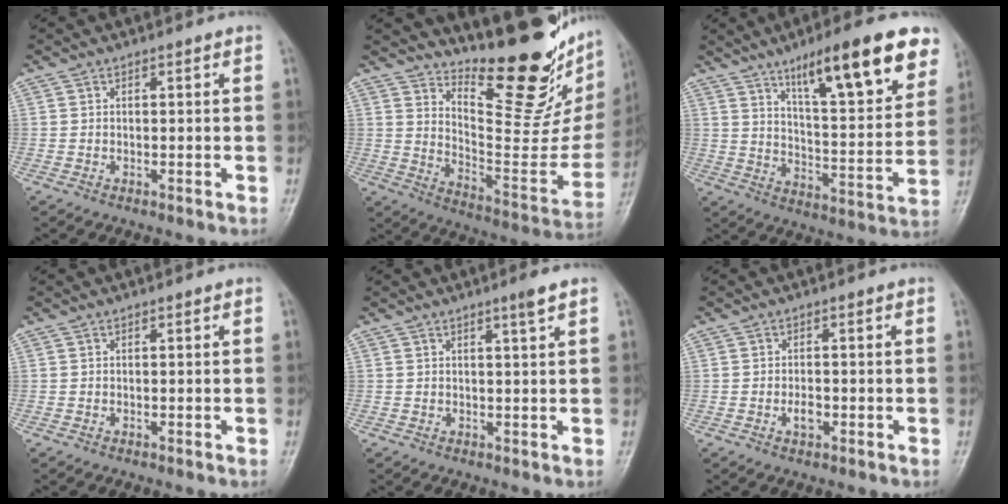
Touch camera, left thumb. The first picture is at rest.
{"total": 26.1, "force": [18.4, 7.8, 16.8], "torque": [-0.203, -0.141, 0.273]}
{"total": 20.0, "force": [12.0, 4.9, 15.1], "torque": [-0.186, -0.045, 0.189]}
{"total": 0.0}
{"total": 2.2, "force": [1.4, -0.3, 1.7], "torque": [-0.030, -0.011, 0.024]}
{"total": 2.2, "force": [-0.7, 1.3, 1.7], "torque": [-0.027, 0.003, -0.013]}